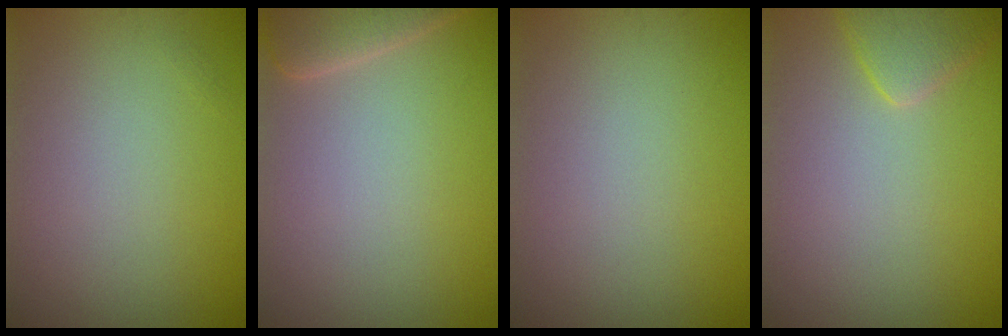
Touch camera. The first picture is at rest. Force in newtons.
{"total": 3.1, "press": 3.1, "slide": 0.4}
{"total": 0.0}
{"total": 2.3, "press": 2.3, "slide": 0.2}